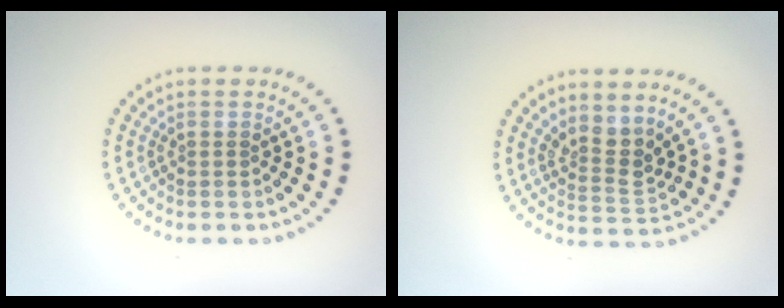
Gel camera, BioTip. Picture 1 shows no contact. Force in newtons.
{"total": 2.7, "press": 2.0, "slide": 1.9}